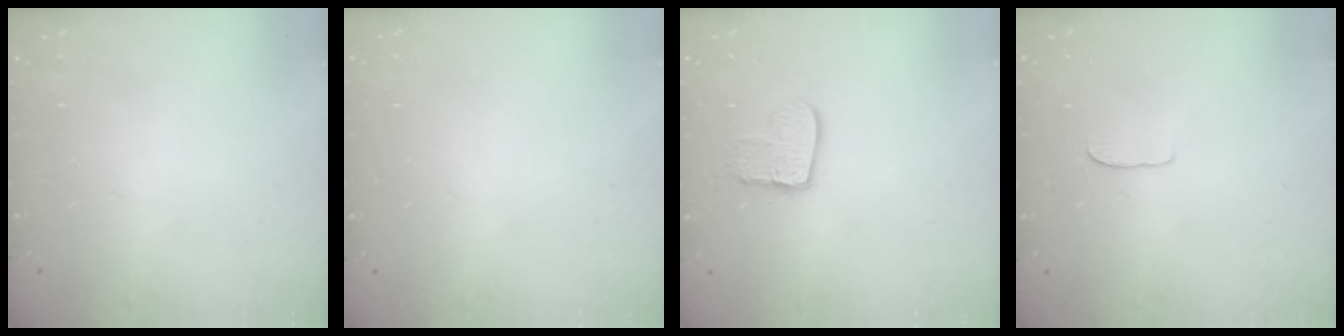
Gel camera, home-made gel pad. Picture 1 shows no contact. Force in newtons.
{"total": 0.0}
{"total": 9.5, "press": 9.5, "slide": 0.7}
{"total": 4.9, "press": 4.9, "slide": 0.5}